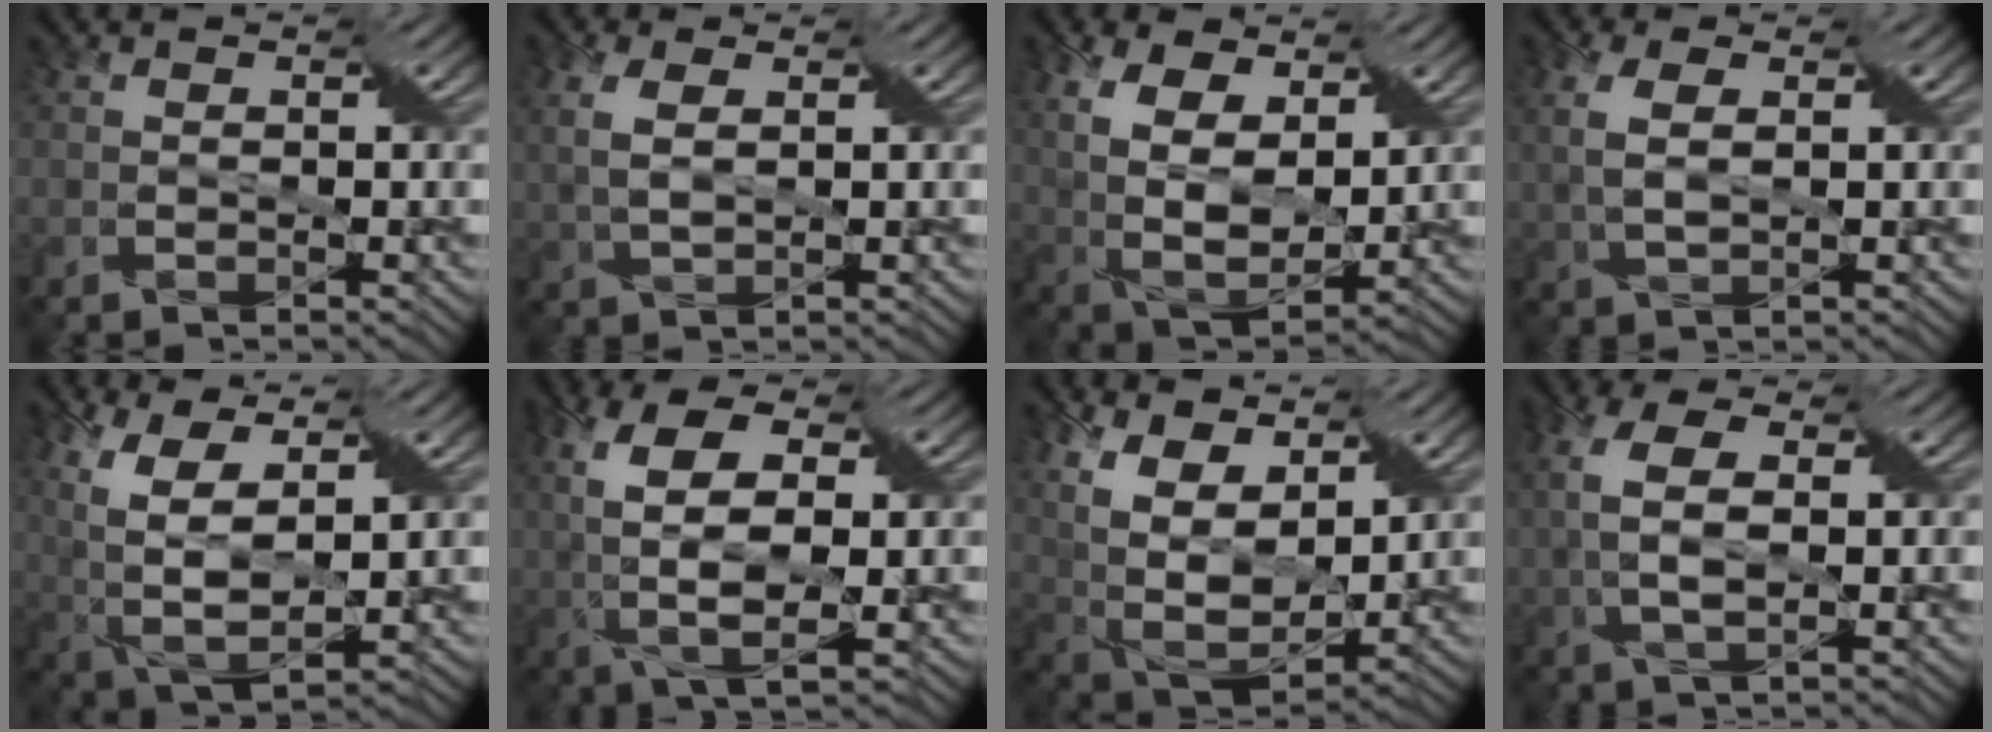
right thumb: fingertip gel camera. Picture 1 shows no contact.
{"total": 3.9, "force": [1.1, 1.8, 3.3], "torque": [-0.089, 0.007, 0.023]}
{"total": 10.8, "force": [3.9, 5.9, 8.2], "torque": [-0.198, 0.004, 0.075]}
{"total": 4.4, "force": [1.0, 2.0, 3.8], "torque": [-0.100, 0.008, 0.022]}
{"total": 12.3, "force": [3.3, 6.2, 10.1], "torque": [-0.248, -0.001, 0.067]}
{"total": 11.0, "force": [1.0, 5.6, 9.4], "torque": [-0.212, 0.005, 0.013]}
{"total": 14.8, "force": [6.4, 8.0, 10.7], "torque": [-0.263, 0.026, 0.117]}
{"total": 7.1, "force": [1.1, 3.4, 6.2], "torque": [-0.150, 0.013, 0.013]}